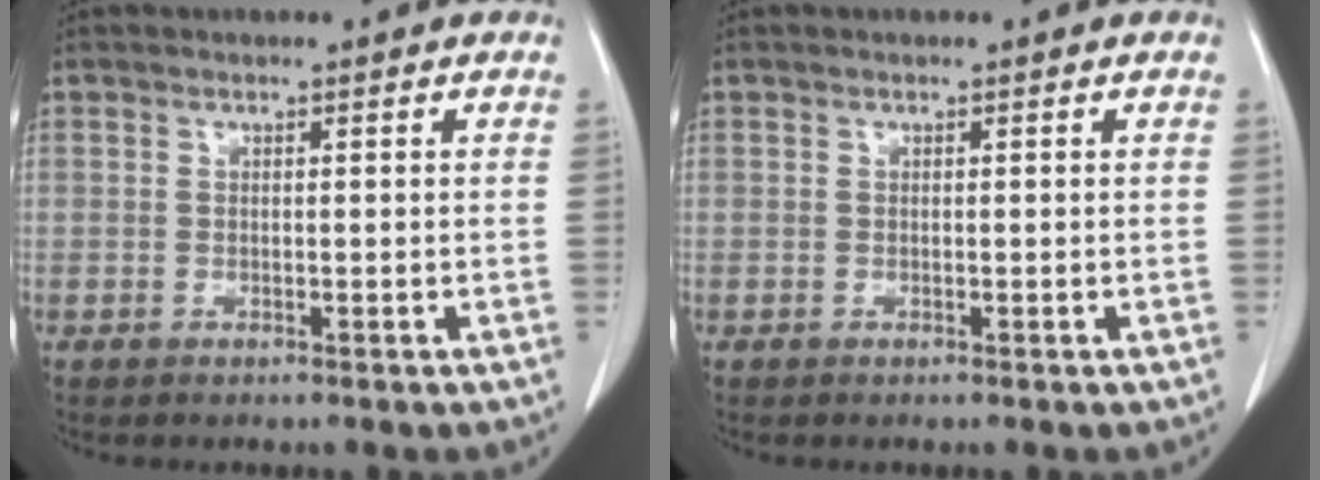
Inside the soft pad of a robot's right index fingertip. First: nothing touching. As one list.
[{"total": 0.0}]